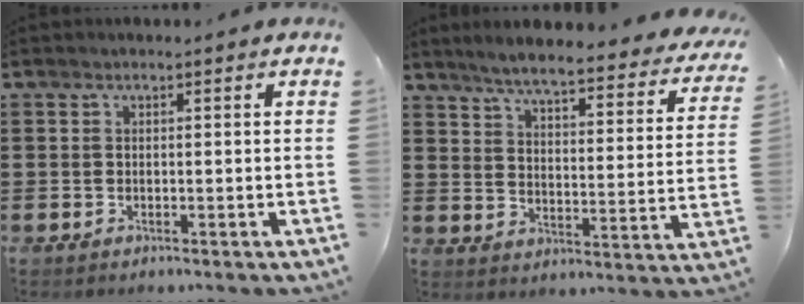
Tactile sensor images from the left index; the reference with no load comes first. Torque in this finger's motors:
{"motor_torque": [2.14, 0.00, 0.39, 0.16]}